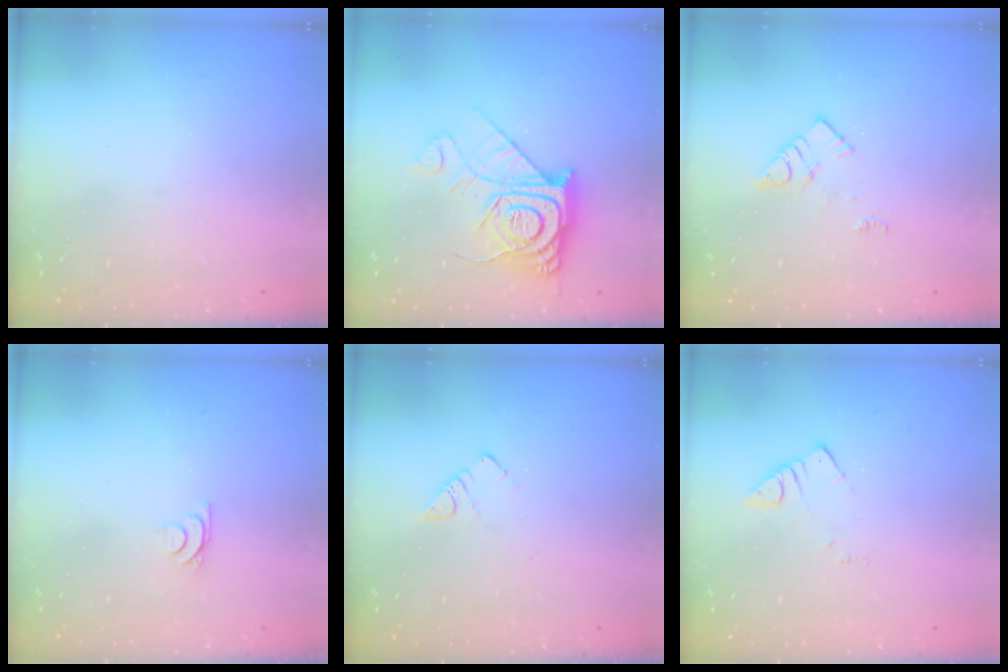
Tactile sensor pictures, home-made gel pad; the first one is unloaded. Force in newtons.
{"total": 15.1, "press": 15.0, "slide": 1.4}
{"total": 8.3, "press": 8.2, "slide": 0.5}
{"total": 5.1, "press": 5.0, "slide": 0.9}
{"total": 3.1, "press": 3.1, "slide": 0.3}
{"total": 2.6, "press": 2.6, "slide": 0.1}